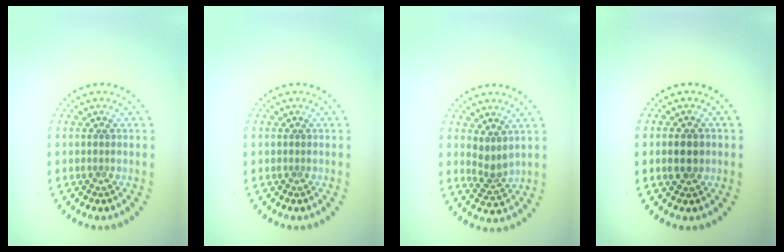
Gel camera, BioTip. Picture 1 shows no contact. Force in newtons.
{"total": 0.0}
{"total": 2.1, "press": 1.6, "slide": 1.4}
{"total": 2.4, "press": 2.4, "slide": 0.2}